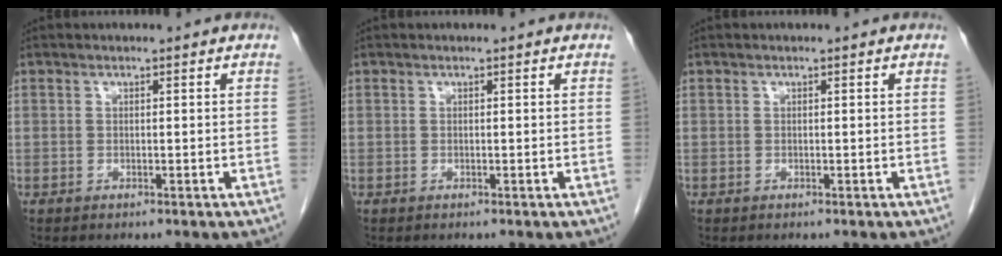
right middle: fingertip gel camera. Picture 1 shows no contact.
{"total": 0.0}
{"total": 0.0}